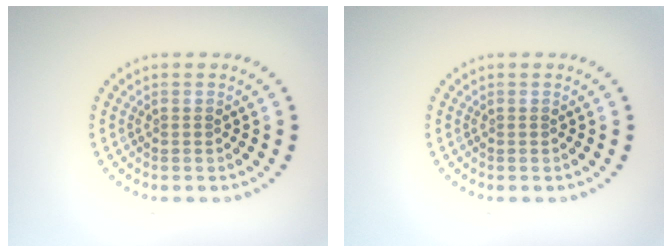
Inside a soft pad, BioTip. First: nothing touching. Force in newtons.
{"total": 0.0}